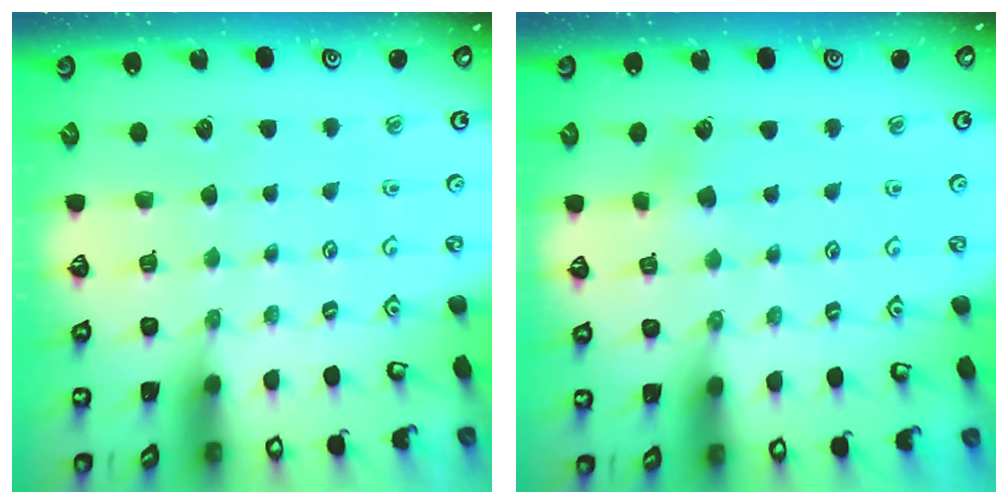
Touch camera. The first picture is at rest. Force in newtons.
{"total": 3.5, "press": 3.5, "slide": 0.6}